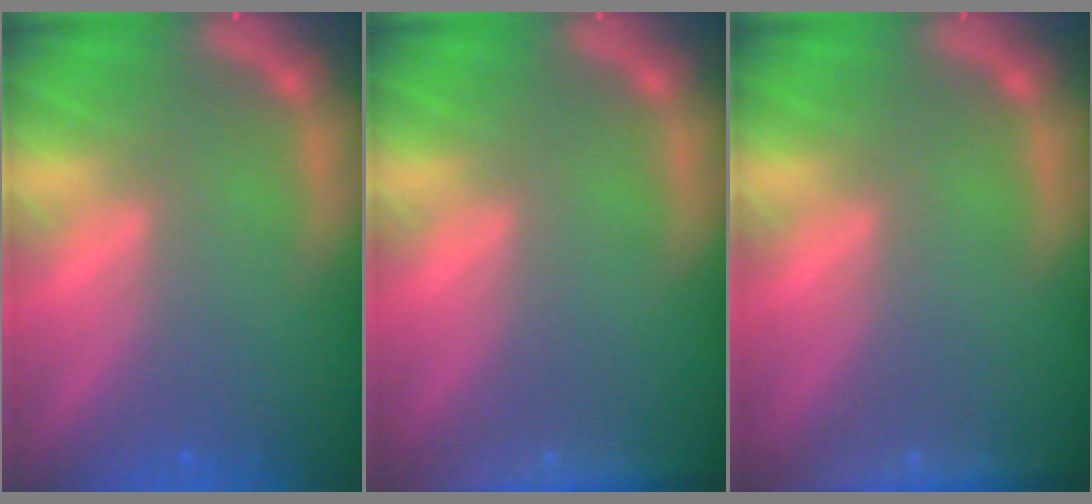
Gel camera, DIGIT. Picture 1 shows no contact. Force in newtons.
{"total": 4.5}
{"total": 4.0}